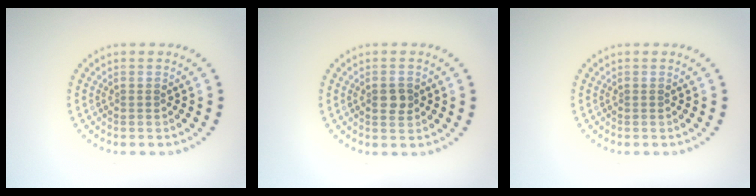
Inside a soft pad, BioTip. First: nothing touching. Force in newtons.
{"total": 1.7, "press": 1.7, "slide": 0.1}
{"total": 0.0}